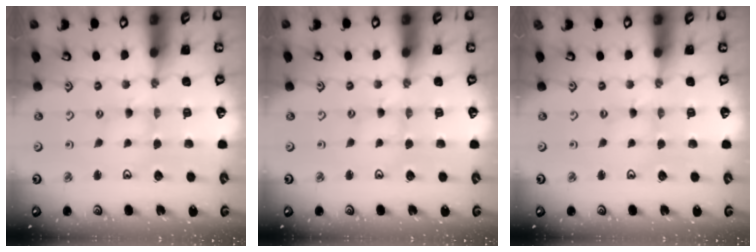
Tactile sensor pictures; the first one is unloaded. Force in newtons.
{"total": 1.4, "press": 1.4, "slide": 0.2}
{"total": 0.0}